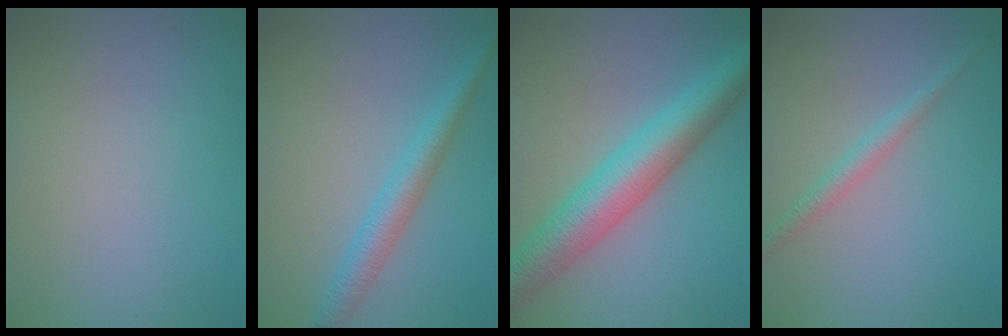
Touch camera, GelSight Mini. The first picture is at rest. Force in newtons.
{"total": 3.0, "press": 3.0, "slide": 0.1}
{"total": 7.3, "press": 7.3, "slide": 0.1}
{"total": 1.8, "press": 1.8, "slide": 0.0}